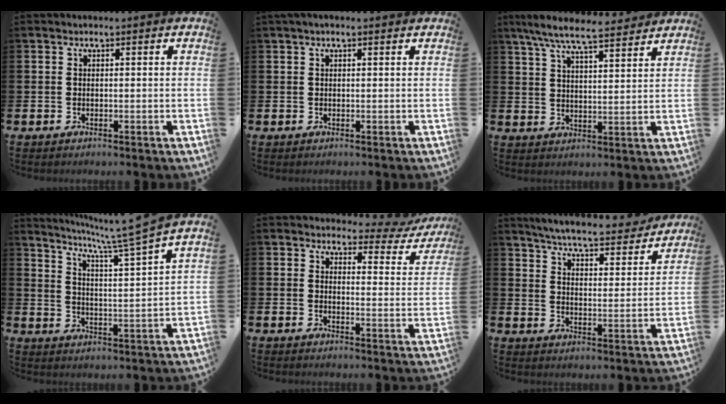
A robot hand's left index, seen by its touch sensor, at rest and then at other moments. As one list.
[{"total": 0.9, "force": [0.5, 0.1, 0.7], "torque": [-0.009, 0.000, 0.009]}, {"total": 8.0, "force": [7.3, 1.1, 3.1], "torque": [-0.076, -0.034, 0.129]}, {"total": 7.1, "force": [6.3, -1.1, 3.0], "torque": [-0.067, -0.050, 0.100]}, {"total": 3.0, "force": [2.5, 1.5, 0.8], "torque": [-0.008, -0.027, 0.033]}, {"total": 6.3, "force": [6.0, 0.4, 1.8], "torque": [-0.051, -0.045, 0.100]}]